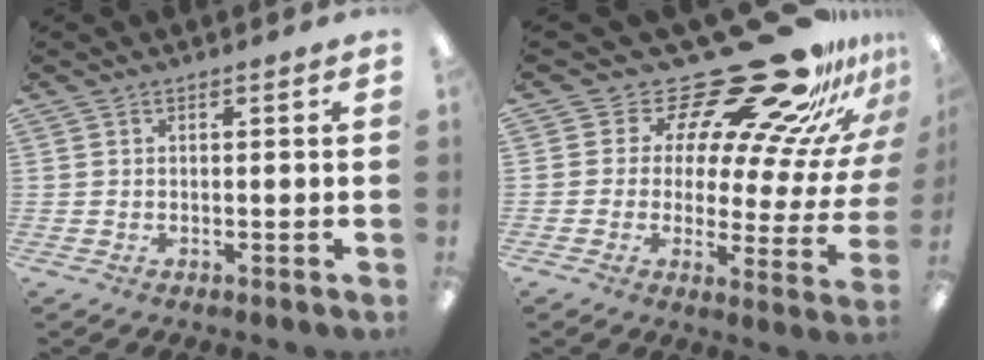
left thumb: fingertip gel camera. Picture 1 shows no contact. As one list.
[{"total": 23.5, "force": [18.7, 8.5, 11.6], "torque": [-0.146, -0.159, 0.311]}]